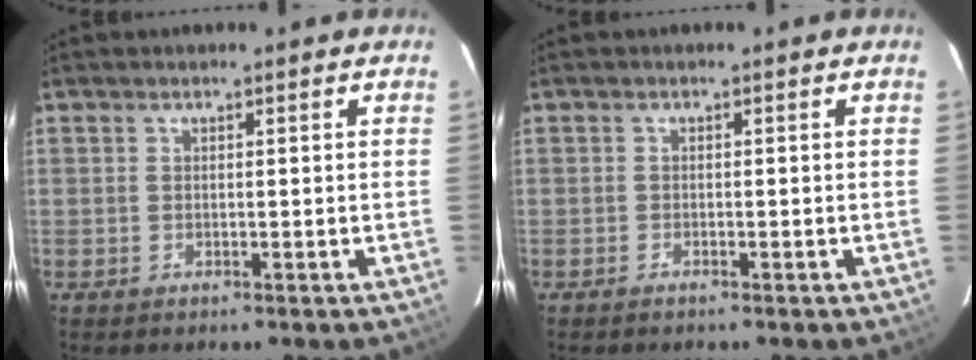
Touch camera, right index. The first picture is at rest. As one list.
[{"total": 0.7, "force": [-0.6, 0.1, 0.2], "torque": [-0.007, -0.001, -0.014]}]